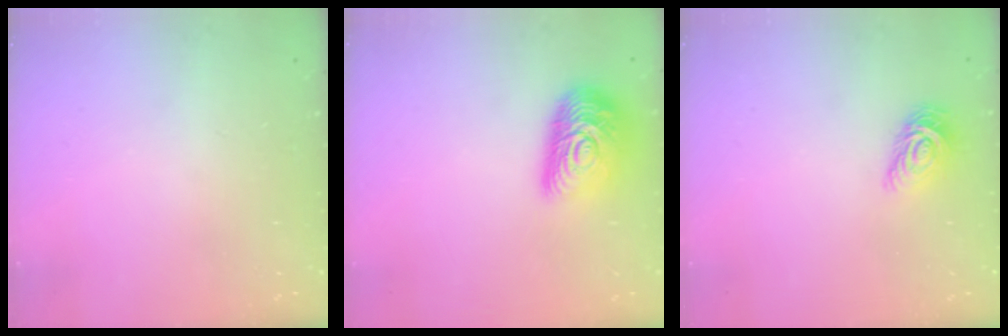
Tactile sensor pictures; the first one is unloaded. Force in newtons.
{"total": 16.1, "press": 16.1, "slide": 1.0}
{"total": 7.7, "press": 7.6, "slide": 0.7}